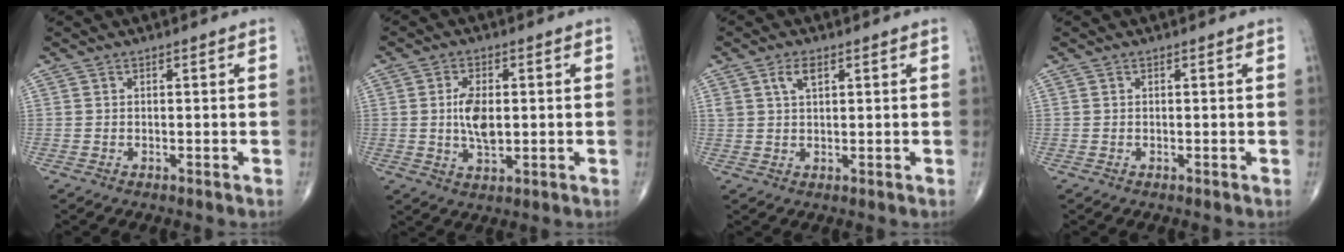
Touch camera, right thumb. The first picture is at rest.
{"total": 8.9, "force": [-0.1, 5.4, 7.1], "torque": [-0.111, 0.002, -0.003]}
{"total": 3.4, "force": [1.7, 1.6, 2.5], "torque": [-0.044, -0.001, 0.034]}
{"total": 0.0}